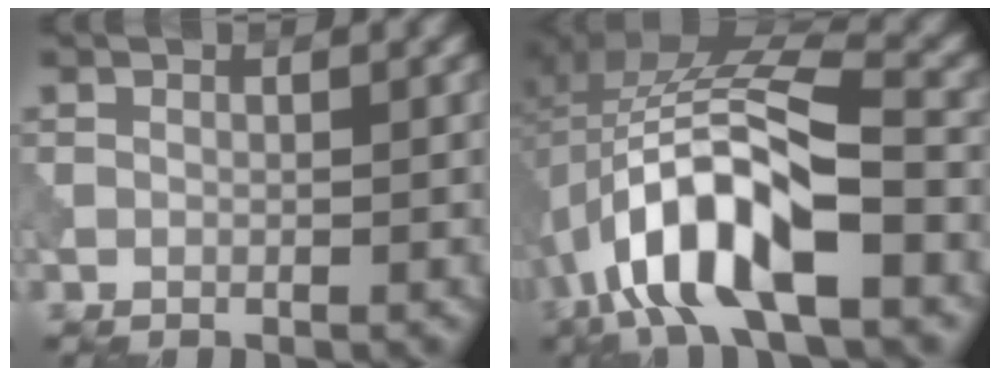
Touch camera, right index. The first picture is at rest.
{"total": 11.9, "force": [-4.4, 4.0, 10.2], "torque": [-0.195, 0.018, -0.081]}